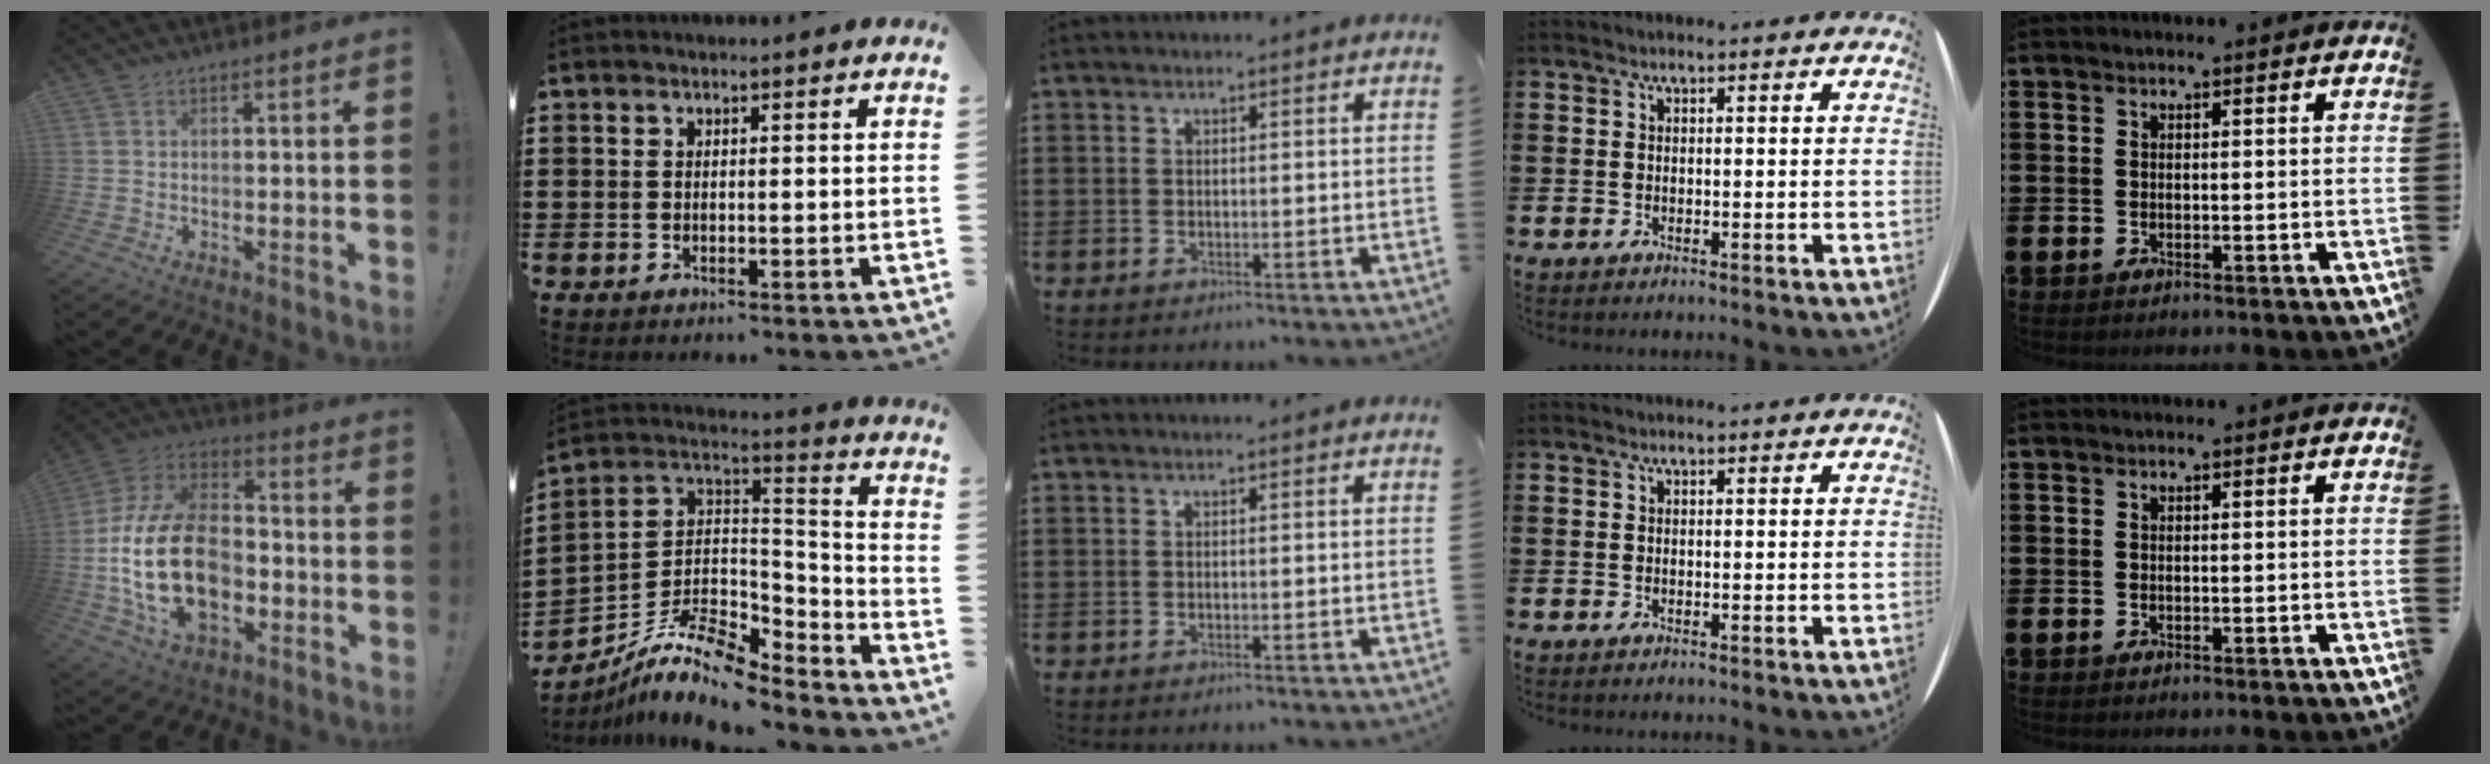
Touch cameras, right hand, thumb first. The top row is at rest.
{"thumb": {"total": 25.5, "force": [-4.9, 16.7, 18.6], "torque": [-0.358, 0.037, -0.066]}, "index": {"total": 11.5, "force": [-9.0, 3.7, 6.2], "torque": [-0.127, 0.018, -0.176]}}